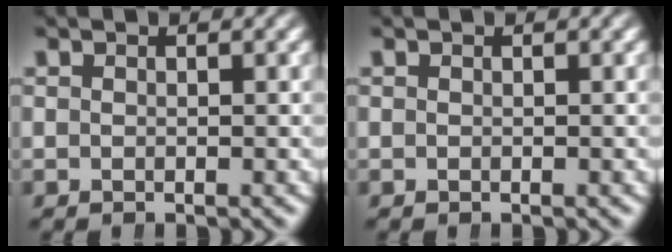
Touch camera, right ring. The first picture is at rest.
{"total": 0.0}